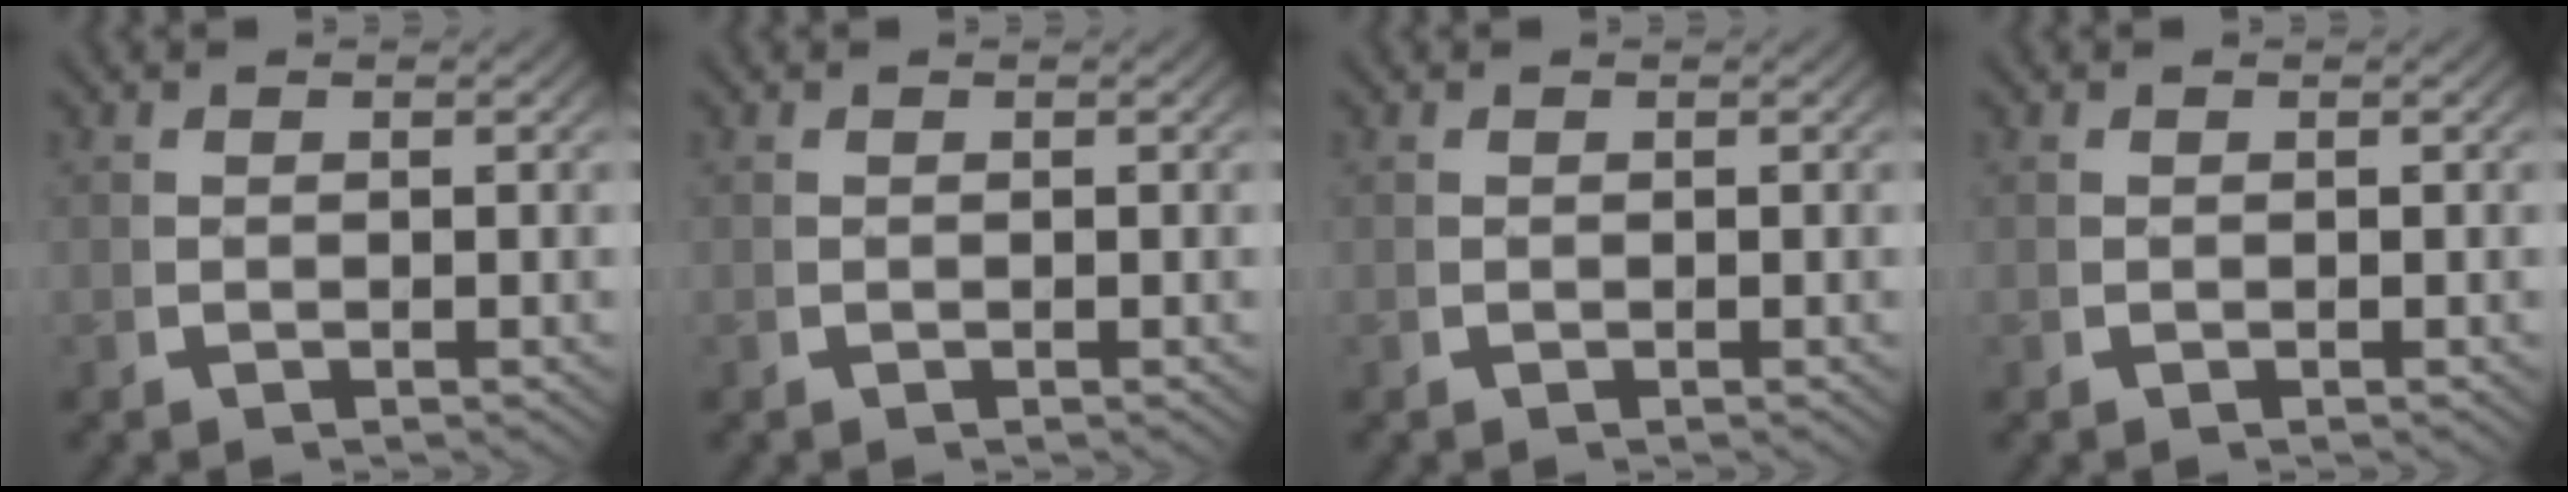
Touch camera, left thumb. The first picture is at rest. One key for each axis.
{"total": 0.0}
{"total": 0.0}
{"total": 0.0}